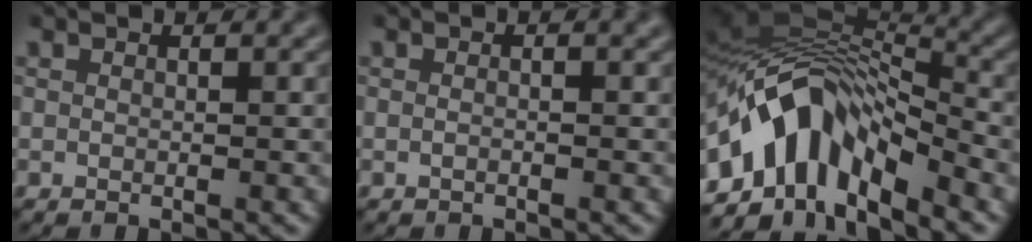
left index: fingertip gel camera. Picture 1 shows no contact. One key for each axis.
{"total": 1.0, "fx": 0.1, "fy": 0.4, "fz": 0.9, "tx": -0.009, "ty": -0.014, "tz": -0.009}
{"total": 10.0, "fx": -4.7, "fy": 5.2, "fz": 7.1, "tx": -0.110, "ty": 0.011, "tz": -0.090}